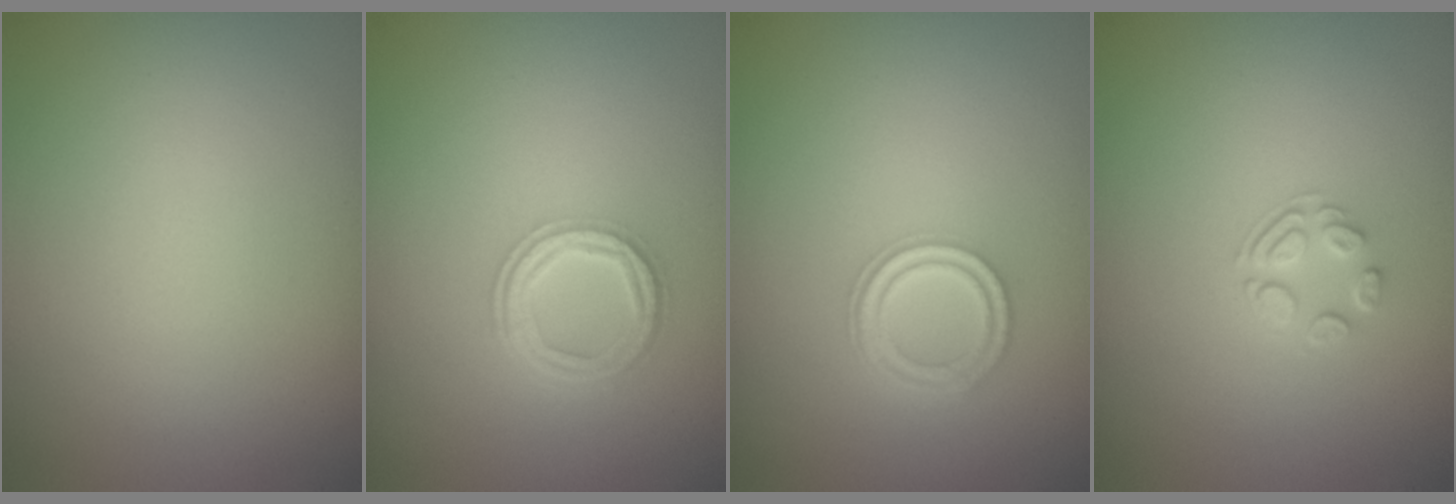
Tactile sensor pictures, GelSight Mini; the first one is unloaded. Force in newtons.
{"total": 3.7, "press": 2.7, "slide": 2.5}
{"total": 3.2, "press": 2.5, "slide": 2.1}
{"total": 1.7, "press": 1.0, "slide": 1.4}